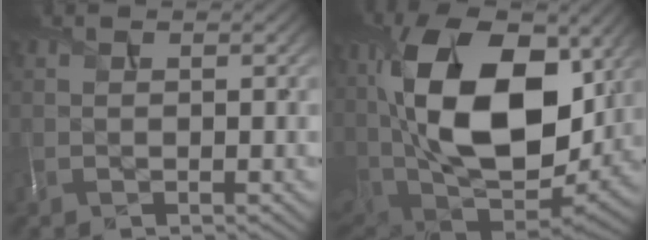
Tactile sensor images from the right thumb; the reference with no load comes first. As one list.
[{"total": 18.5, "force": [4.4, 11.0, 14.1], "torque": [-0.281, 0.000, 0.077]}]